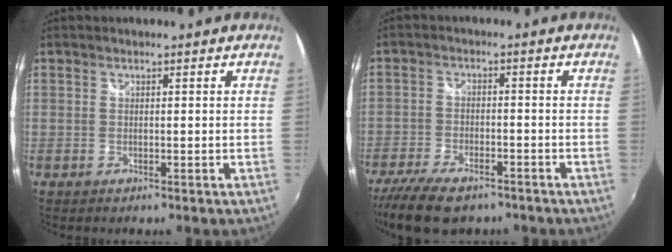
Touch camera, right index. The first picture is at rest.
{"total": 12.8, "force": [-9.7, 5.1, 6.6], "torque": [-0.161, -0.031, -0.166]}